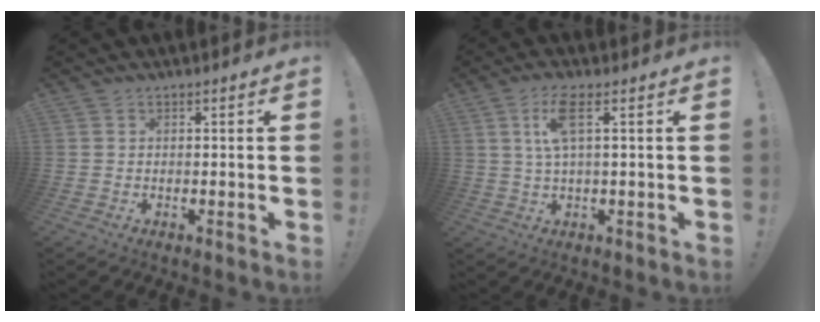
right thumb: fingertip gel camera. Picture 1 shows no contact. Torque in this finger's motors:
{"motor_torque": [0.22, 0.04, 0.06, 0.14, 0.03]}